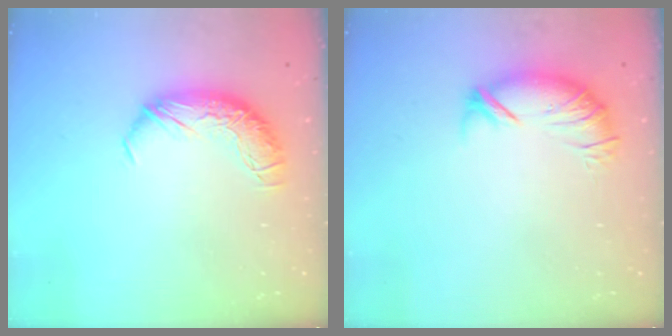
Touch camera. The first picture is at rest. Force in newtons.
{"total": 3.8, "press": 3.4, "slide": 1.8}